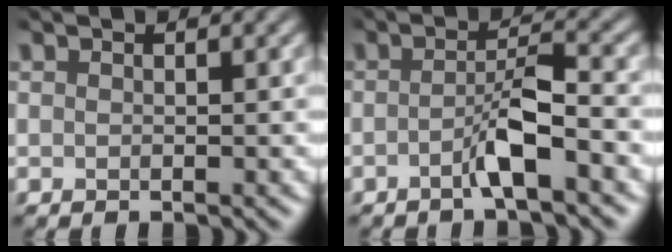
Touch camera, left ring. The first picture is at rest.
{"total": 3.0, "force": [-1.4, 0.2, 2.7], "torque": [-0.048, 0.012, -0.033]}